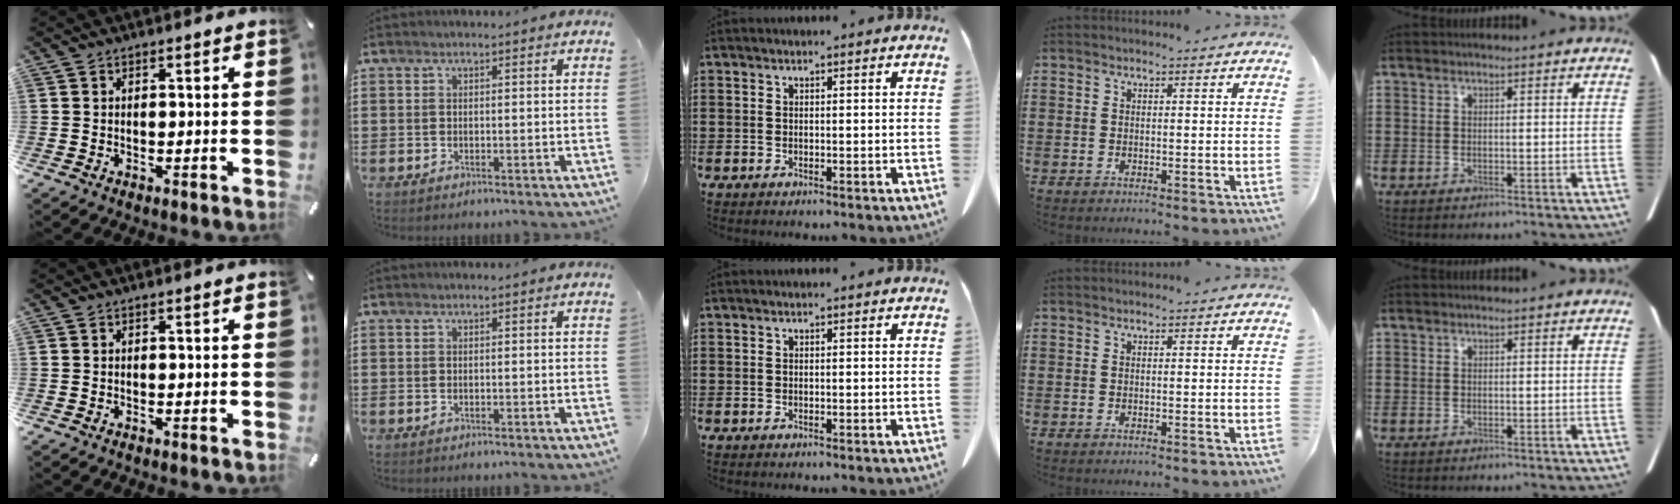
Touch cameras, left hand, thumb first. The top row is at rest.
{}